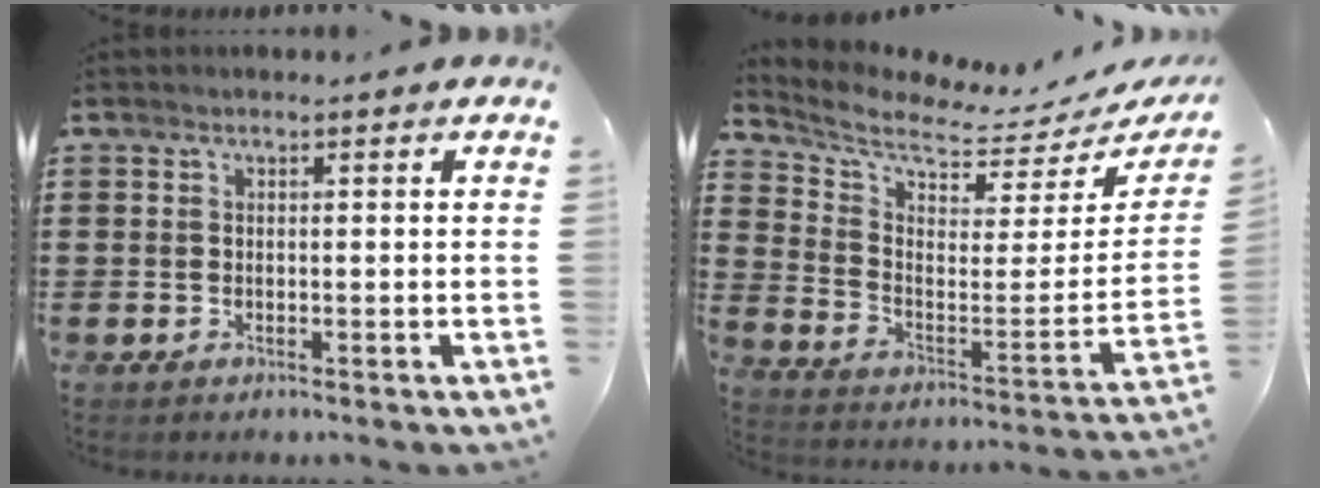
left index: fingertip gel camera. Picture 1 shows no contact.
{"total": 5.5, "force": [5.0, 0.9, 2.1], "torque": [-0.070, -0.056, 0.081]}